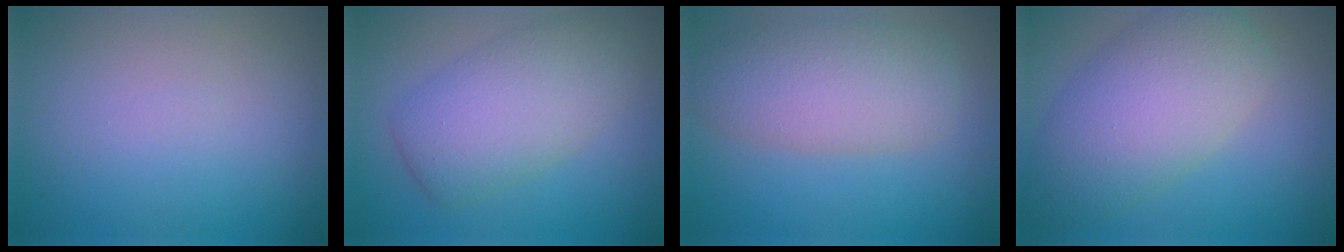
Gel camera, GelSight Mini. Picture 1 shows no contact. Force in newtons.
{"total": 6.0, "press": 6.0, "slide": 0.3}
{"total": 5.1, "press": 5.1, "slide": 0.6}
{"total": 7.8, "press": 7.8, "slide": 0.3}